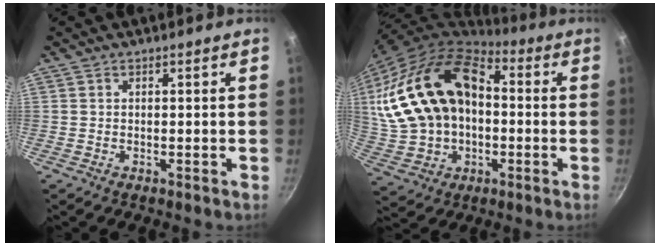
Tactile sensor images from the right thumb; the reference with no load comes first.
{"total": 25.0, "force": [1.8, 17.4, 17.9], "torque": [-0.343, 0.039, 0.042]}